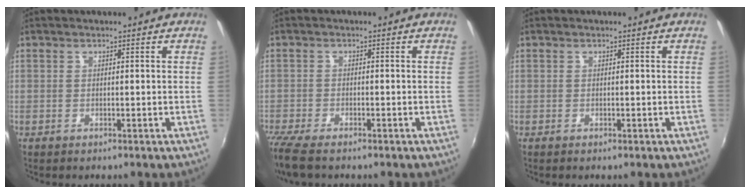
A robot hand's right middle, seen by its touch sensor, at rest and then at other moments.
{"total": 6.4, "force": [-5.1, 1.4, 3.6], "torque": [-0.094, -0.031, -0.098]}
{"total": 0.0}